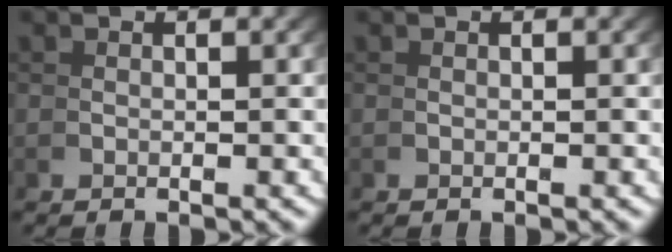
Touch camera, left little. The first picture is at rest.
{"total": 0.0}